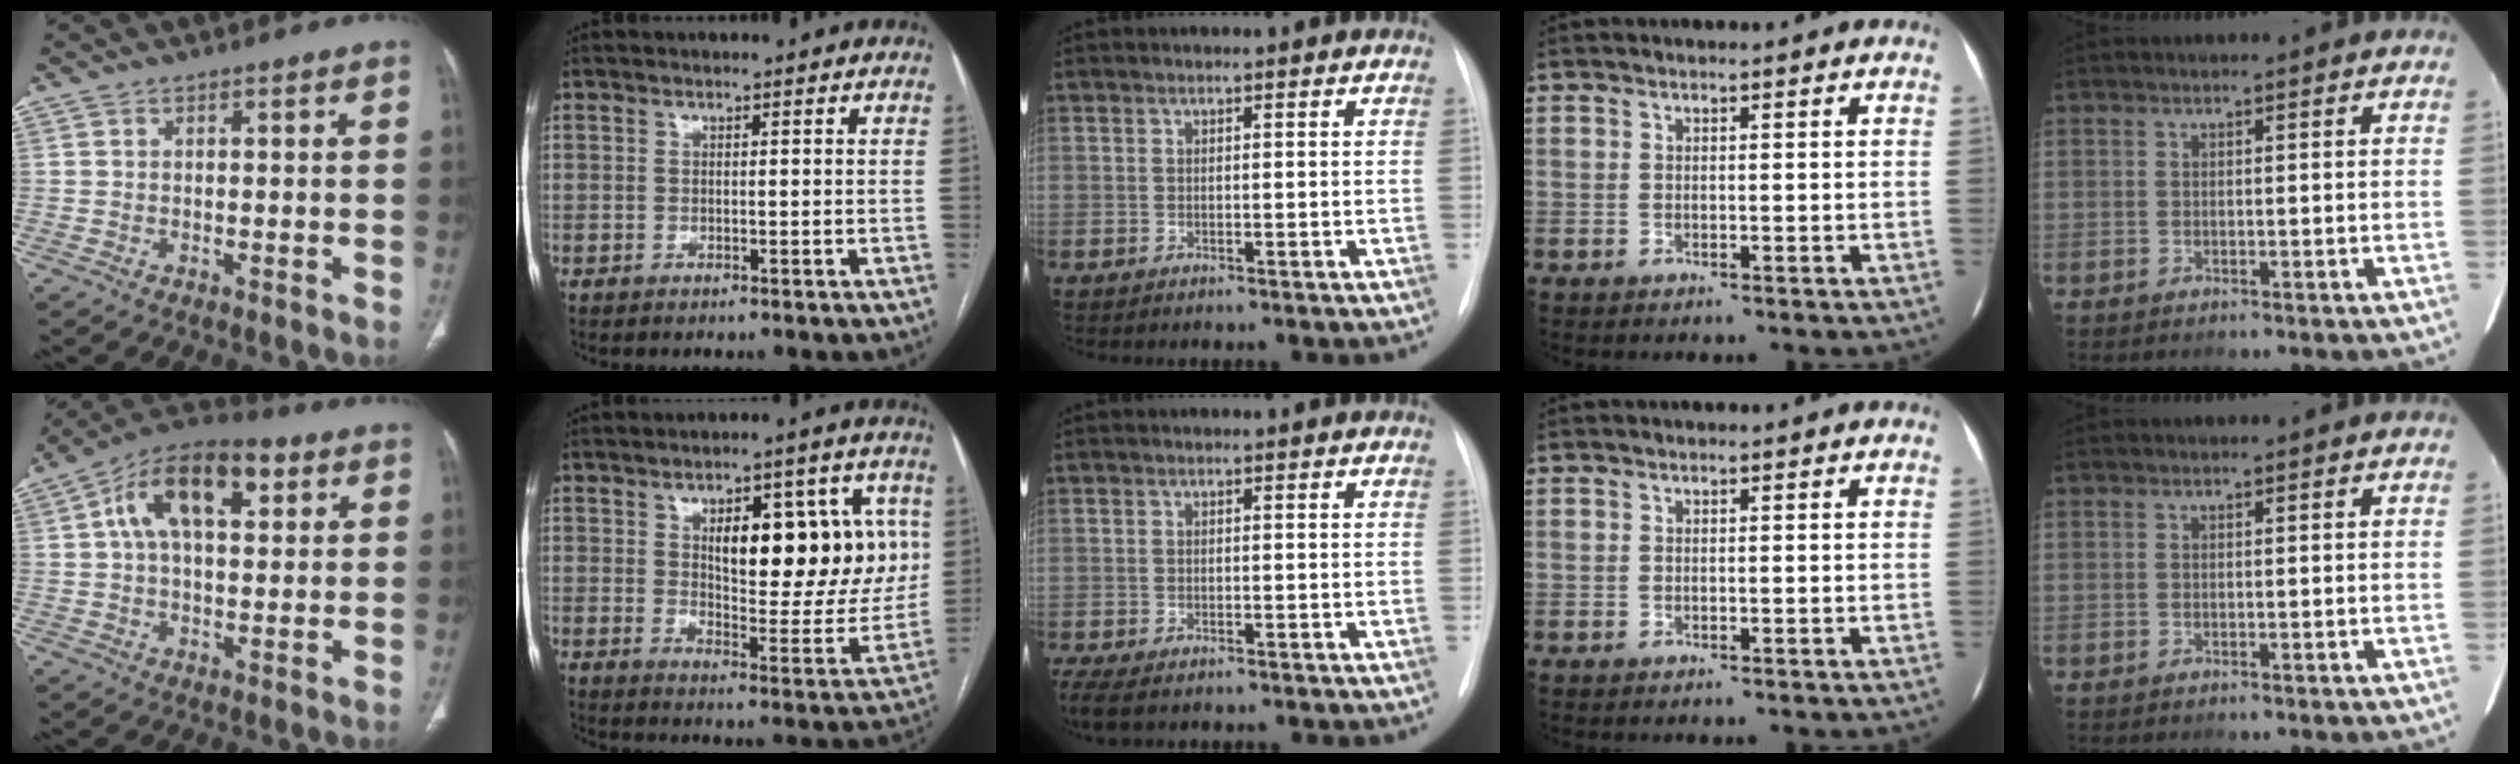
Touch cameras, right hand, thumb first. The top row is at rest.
{"thumb": {"total": 16.3, "force": [5.3, 8.6, 12.8], "torque": [-0.191, 0.022, 0.080]}, "index": {"total": 17.1, "force": [4.2, 6.4, 15.3], "torque": [-0.196, 0.010, 0.069]}, "middle": {"total": 6.7, "force": [-5.0, 2.7, 3.6], "torque": [-0.073, -0.009, -0.075]}}